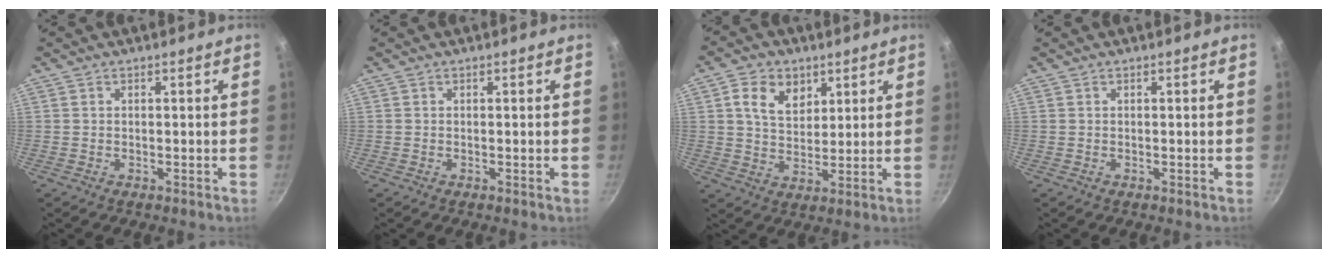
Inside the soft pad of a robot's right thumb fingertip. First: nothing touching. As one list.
[{"total": 0.0}, {"total": 8.6, "force": [3.5, 6.1, 4.8], "torque": [-0.058, -0.013, 0.060]}, {"total": 0.0}]